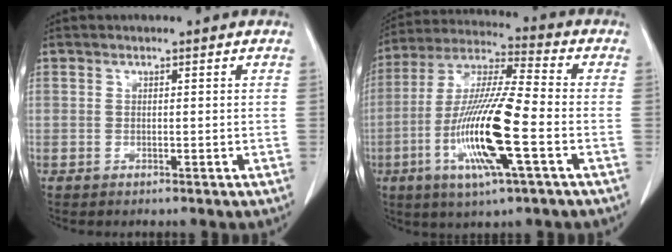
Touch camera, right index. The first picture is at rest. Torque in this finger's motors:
{"motor_torque": [1.96, -0.18, 0.62, 0.21]}